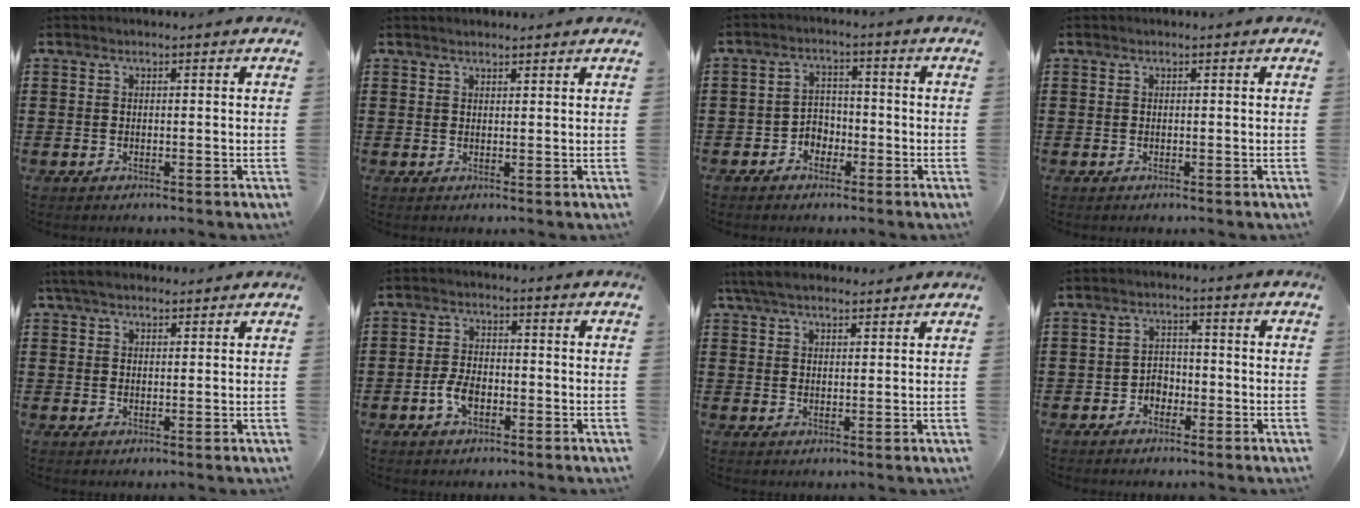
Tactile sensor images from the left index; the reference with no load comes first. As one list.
[{"total": 1.2, "force": [1.1, 0.2, 0.2], "torque": [-0.006, 0.001, 0.022]}, {"total": 3.1, "force": [-2.0, 2.2, 0.9], "torque": [-0.026, 0.008, -0.045]}, {"total": 0.0}, {"total": 3.5, "force": [2.9, 1.0, 1.7], "torque": [-0.040, 0.002, 0.056]}, {"total": 4.2, "force": [-1.5, 2.3, 3.2], "torque": [-0.077, -0.003, -0.031]}, {"total": 4.8, "force": [4.1, 1.2, 2.1], "torque": [-0.053, -0.001, 0.078]}, {"total": 2.5, "force": [-1.6, 1.7, 0.9], "torque": [-0.024, 0.005, -0.035]}]